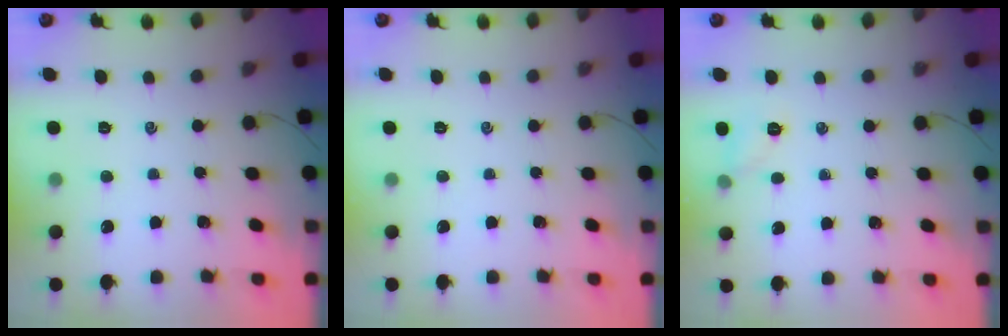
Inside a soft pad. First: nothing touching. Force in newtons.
{"total": 0.0}
{"total": 5.6, "press": 5.4, "slide": 1.5}